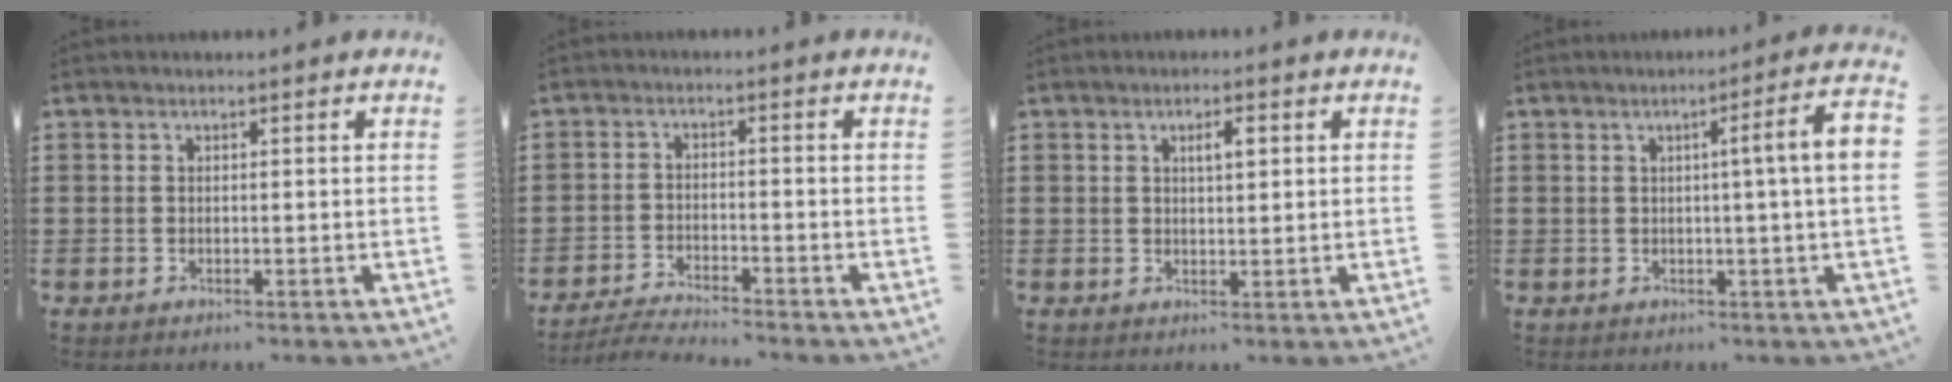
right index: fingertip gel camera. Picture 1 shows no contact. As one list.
[{"total": 3.4, "force": [-3.4, -0.2, 0.7], "torque": [-0.021, -0.004, -0.071]}, {"total": 2.4, "force": [0.8, 0.7, 2.1], "torque": [-0.034, 0.003, 0.009]}, {"total": 5.6, "force": [0.5, -0.5, 5.6], "torque": [-0.093, -0.009, 0.002]}]